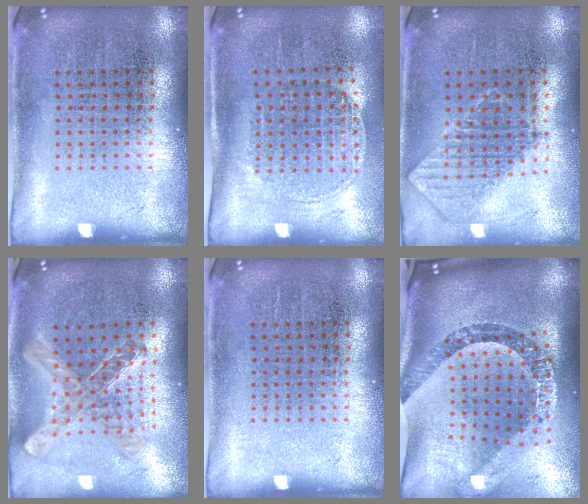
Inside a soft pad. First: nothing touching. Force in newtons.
{"total": 1.4, "press": 1.2, "slide": 0.8}
{"total": 0.8, "press": 0.8, "slide": 0.0}
{"total": 1.1, "press": 1.1, "slide": 0.2}
{"total": 0.0}
{"total": 3.2, "press": 2.3, "slide": 2.2}